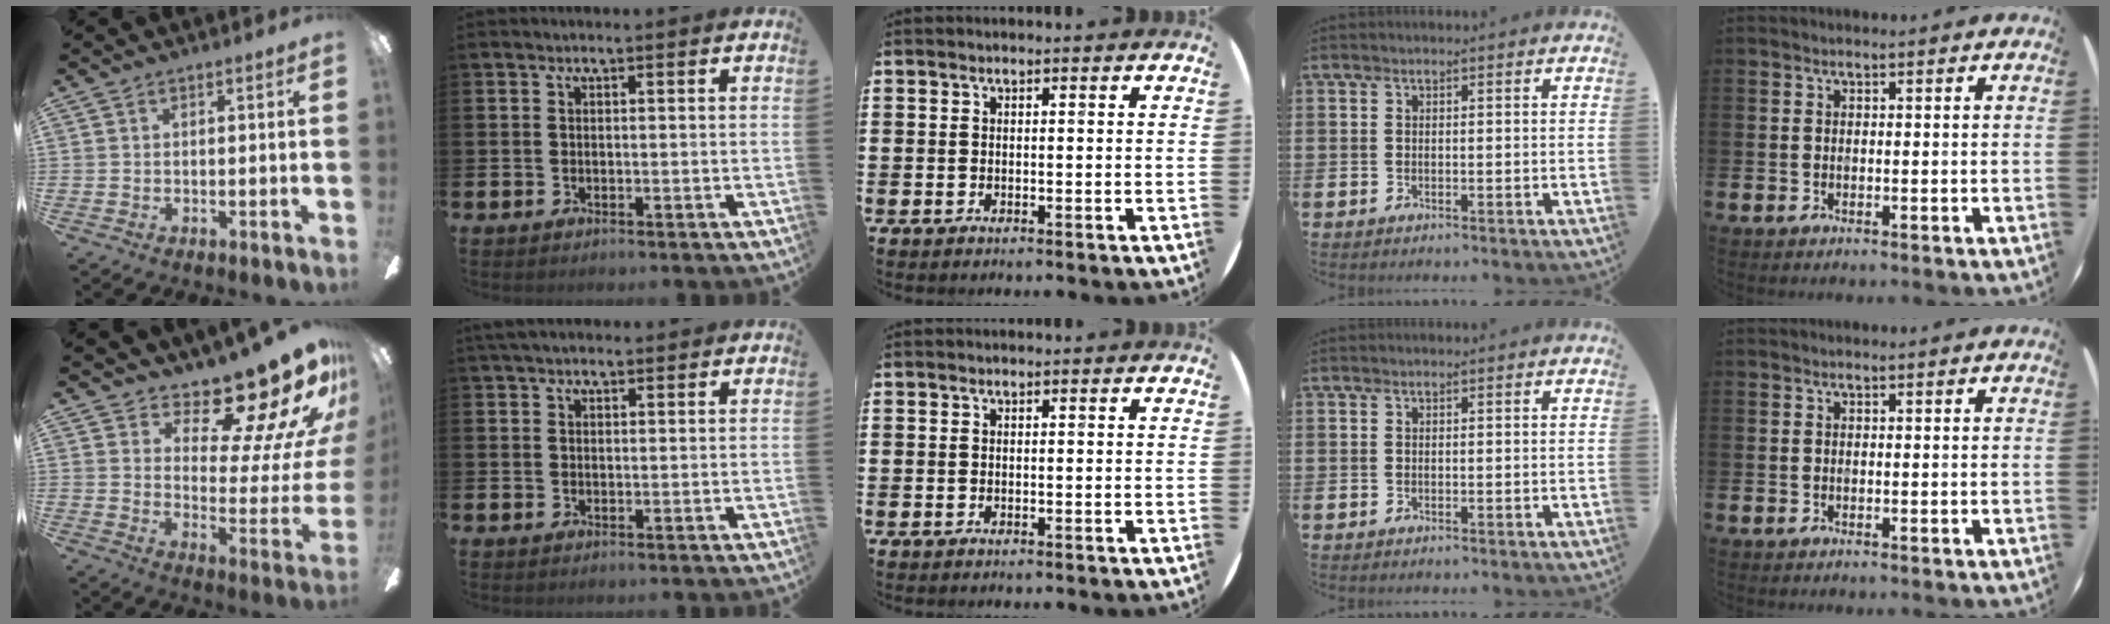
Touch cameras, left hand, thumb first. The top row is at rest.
{"thumb": {"total": 18.7, "force": [14.5, 5.4, 10.4], "torque": [-0.145, -0.124, 0.237]}, "index": {"total": 2.9, "force": [2.5, 1.1, 1.0], "torque": [-0.014, -0.002, 0.045]}}